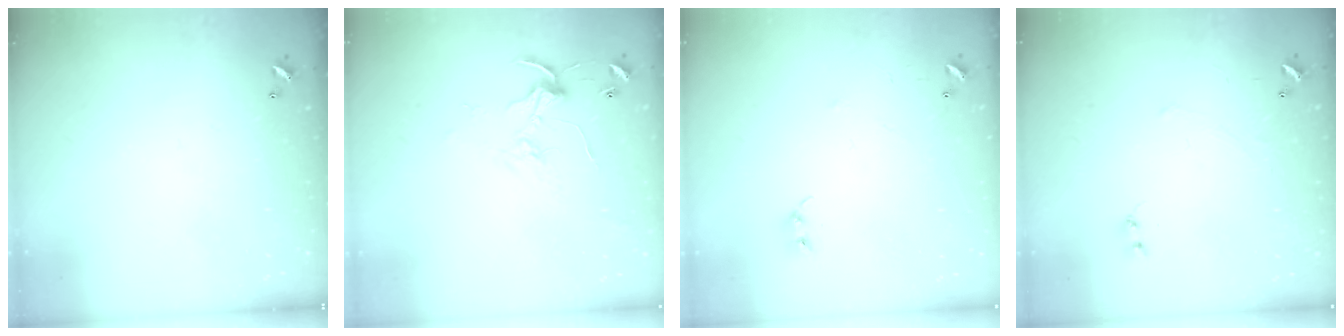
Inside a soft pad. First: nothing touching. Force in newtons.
{"total": 2.5, "press": 2.5, "slide": 0.2}
{"total": 6.4, "press": 6.4, "slide": 0.6}
{"total": 0.7, "press": 0.4, "slide": 0.5}